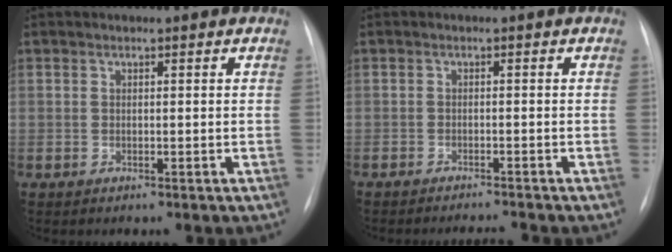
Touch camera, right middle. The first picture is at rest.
{"total": 2.8, "force": [-2.7, -0.8, 0.3], "torque": [-0.005, -0.010, -0.038]}